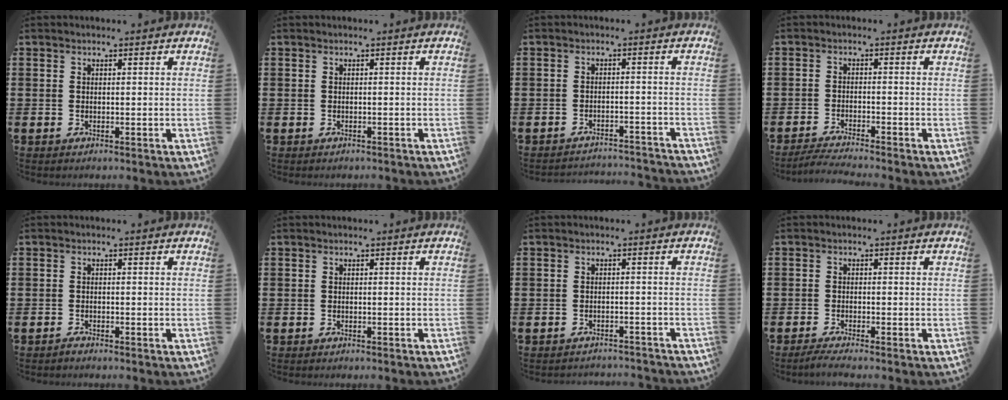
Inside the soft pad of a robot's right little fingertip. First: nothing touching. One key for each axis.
{"total": 0.0}
{"total": 2.0, "fx": -2.0, "fy": -0.1, "fz": -0.1, "tx": -0.004, "ty": 0.005, "tz": -0.044}
{"total": 2.1, "fx": -1.9, "fy": -0.2, "fz": 0.8, "tx": -0.012, "ty": 0.003, "tz": -0.038}
{"total": 0.6, "fx": -0.6, "fy": 0.0, "fz": 0.0, "tx": -0.003, "ty": -0.003, "tz": -0.012}
{"total": 0.0}
{"total": 1.3, "fx": -1.3, "fy": -0.1, "fz": -0.1, "tx": -0.003, "ty": 0.004, "tz": -0.028}
{"total": 1.4, "fx": -1.0, "fy": 0.0, "fz": 0.9, "tx": -0.015, "ty": -0.001, "tz": -0.018}